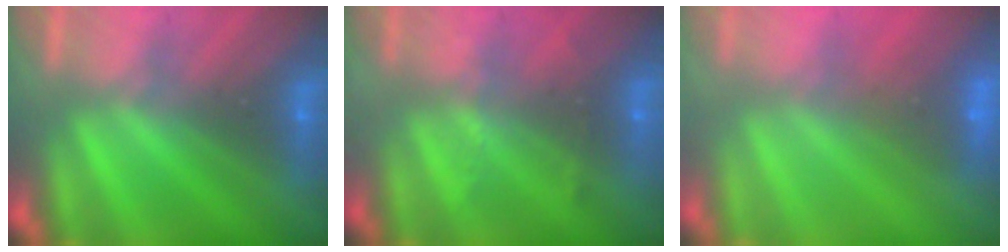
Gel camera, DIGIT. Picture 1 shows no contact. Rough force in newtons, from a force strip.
{"total": 2.3}
{"total": 7.1}